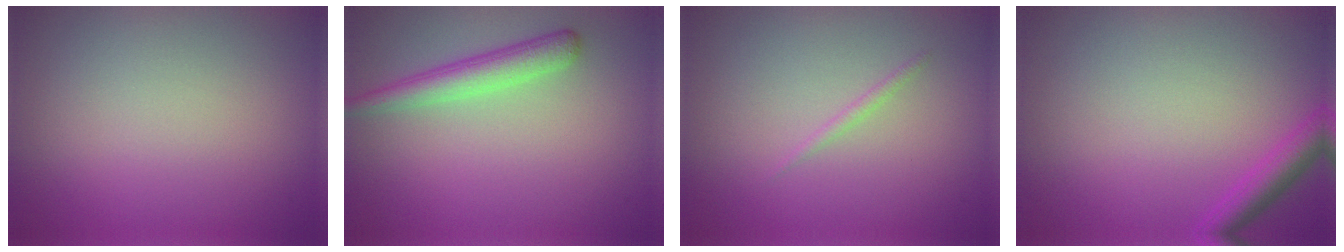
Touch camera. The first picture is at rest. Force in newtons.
{"total": 2.8, "press": 2.8, "slide": 0.2}
{"total": 0.6, "press": 0.6, "slide": 0.0}
{"total": 2.4, "press": 2.4, "slide": 0.2}